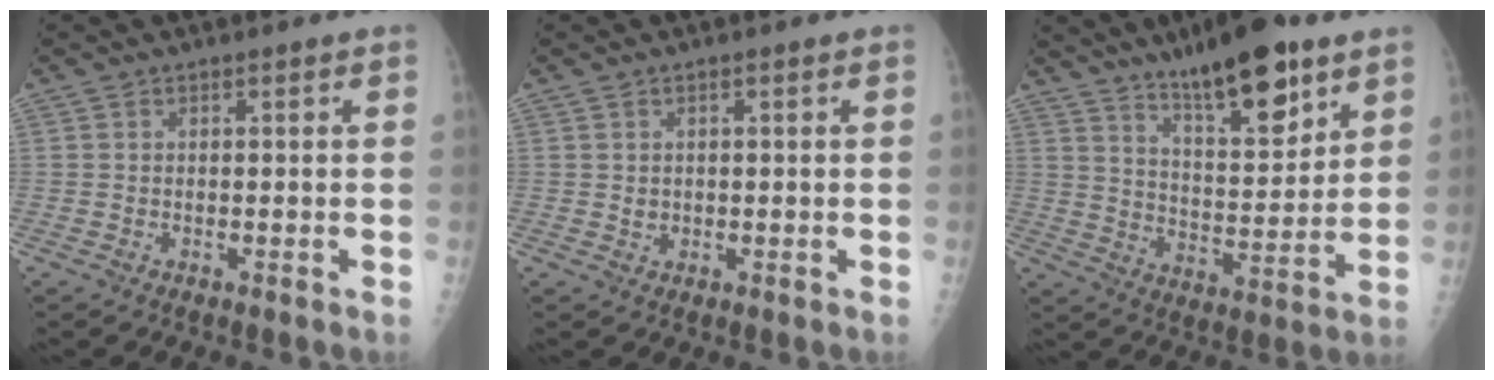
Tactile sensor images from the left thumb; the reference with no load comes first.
{"total": 1.2, "force": [0.2, 1.1, 0.6], "torque": [-0.006, -0.001, 0.007]}
{"total": 16.4, "force": [10.7, 4.9, 11.4], "torque": [-0.149, -0.063, 0.178]}